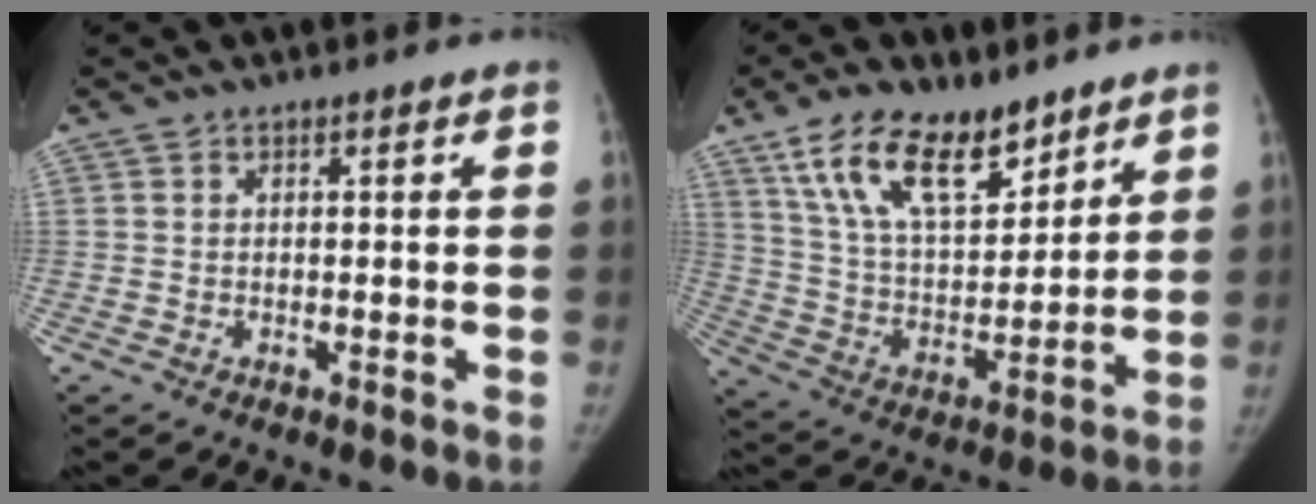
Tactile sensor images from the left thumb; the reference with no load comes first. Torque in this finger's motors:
{"motor_torque": [1.38, 1.45, 1.20, -1.58, 0.21]}